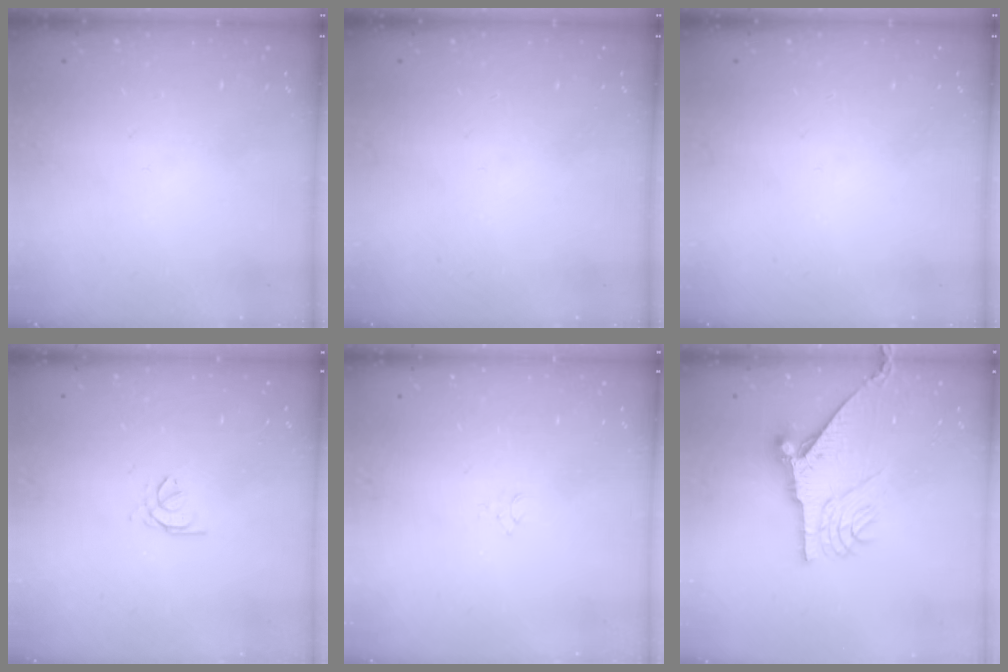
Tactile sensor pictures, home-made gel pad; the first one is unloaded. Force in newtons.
{"total": 0.0}
{"total": 0.0}
{"total": 1.4, "press": 1.3, "slide": 0.3}
{"total": 2.9, "press": 2.9, "slide": 0.3}
{"total": 13.4, "press": 13.4, "slide": 1.2}